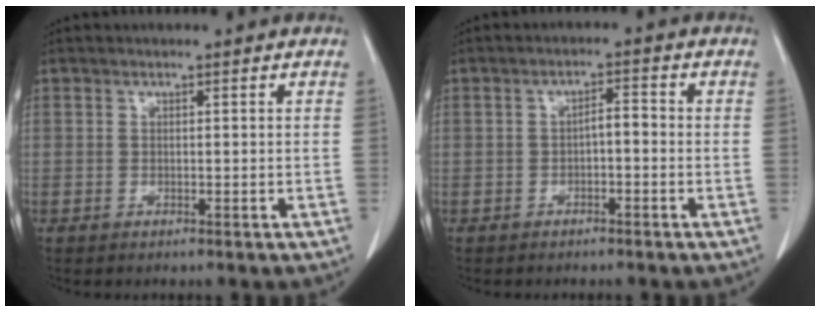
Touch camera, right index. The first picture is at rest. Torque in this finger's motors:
{"motor_torque": [0.11, 0.00, 0.21, 0.04]}